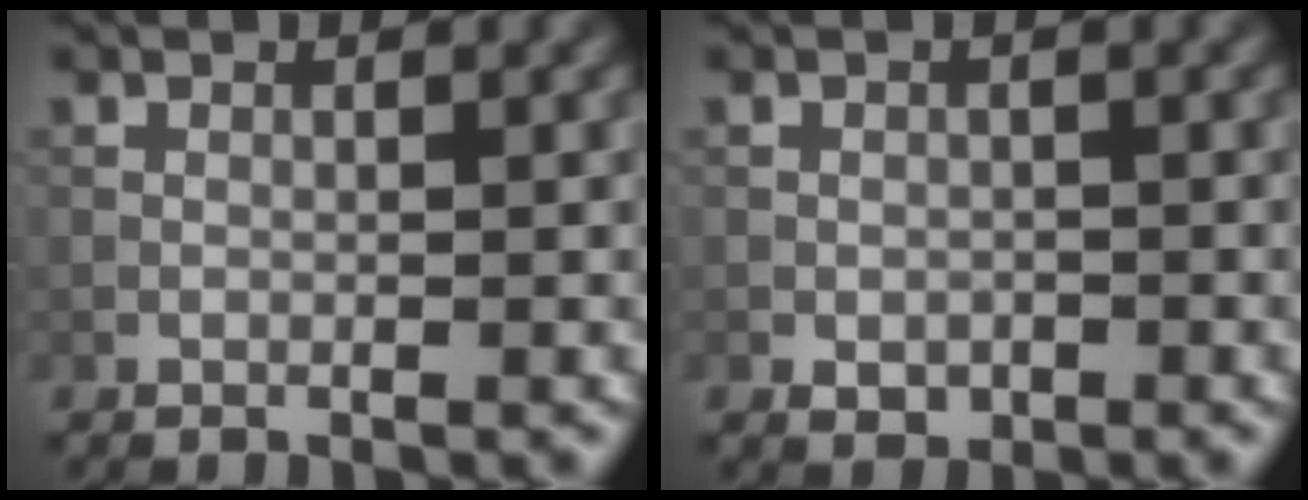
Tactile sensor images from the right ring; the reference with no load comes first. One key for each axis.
{"total": 1.3, "fx": -0.5, "fy": 1.1, "fz": 0.6, "tx": -0.007, "ty": -0.004, "tz": -0.009}